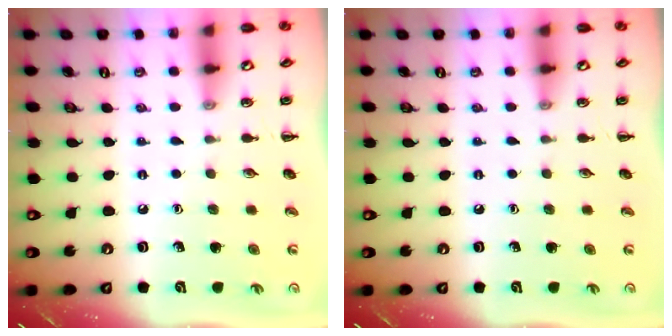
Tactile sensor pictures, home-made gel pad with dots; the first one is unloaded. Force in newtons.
{"total": 0.0}